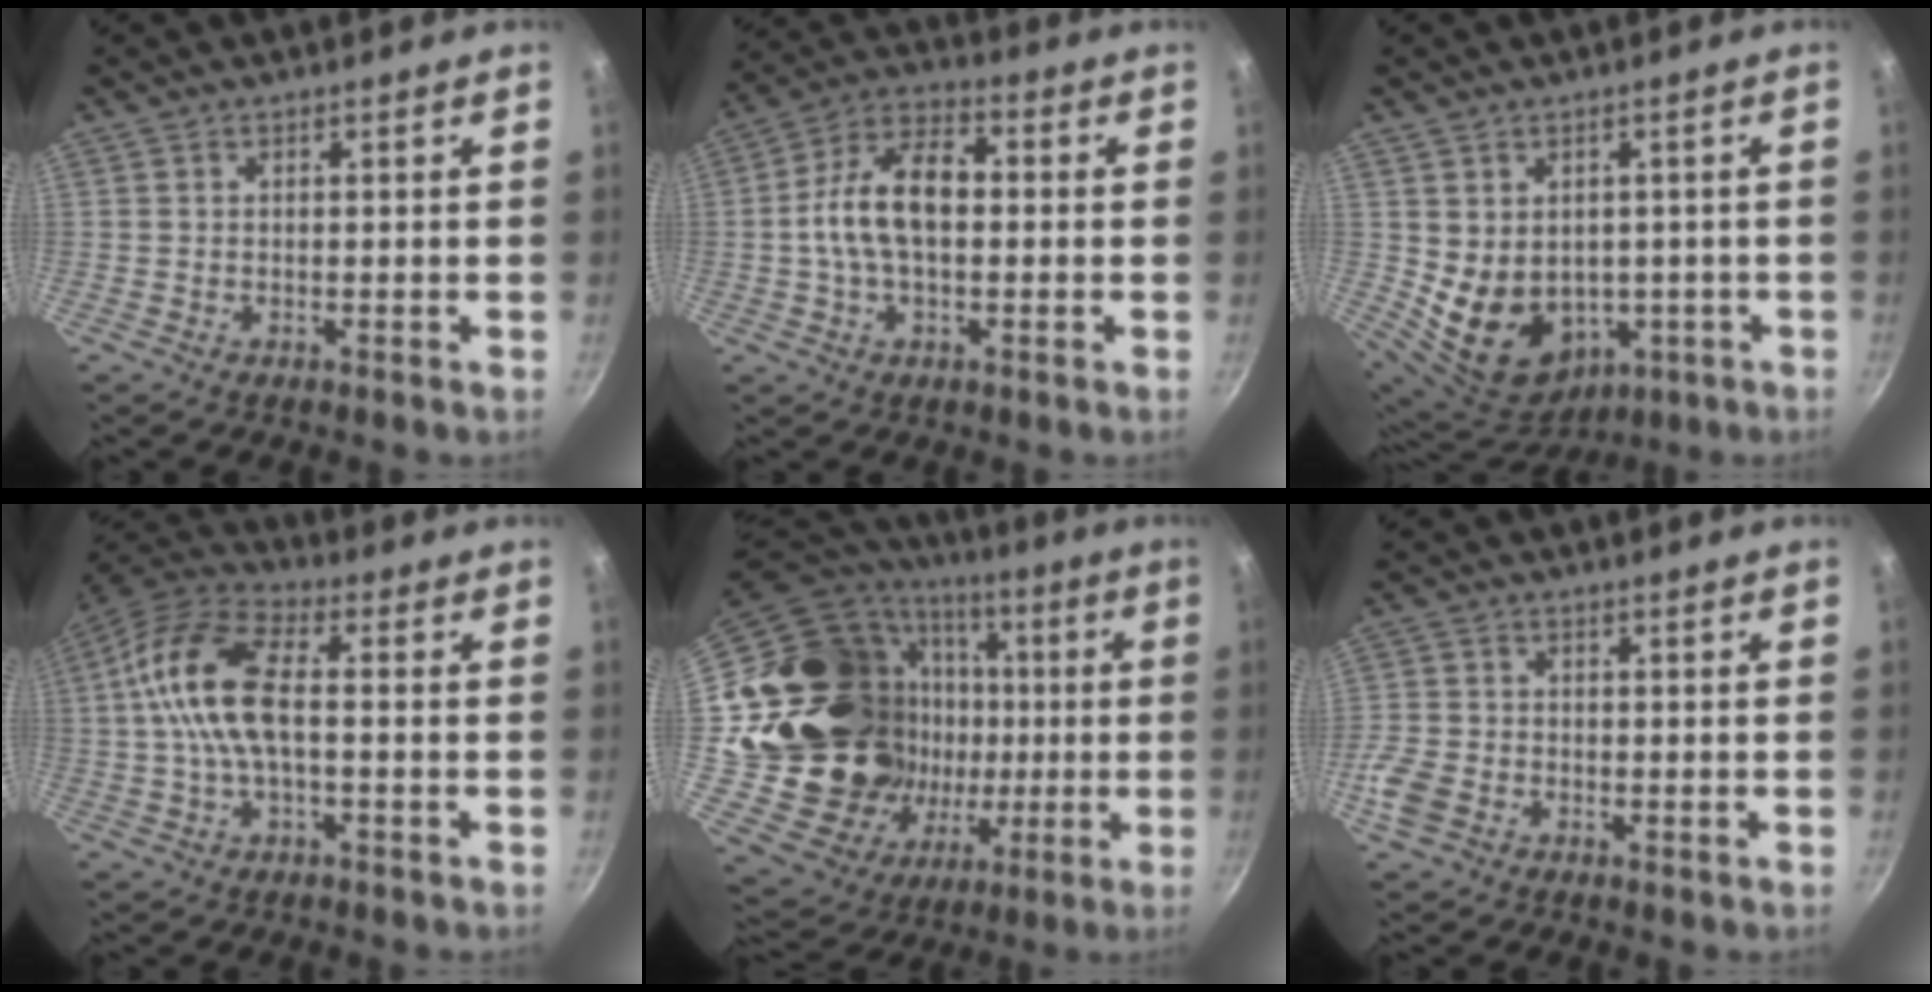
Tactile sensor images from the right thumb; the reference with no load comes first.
{"total": 12.8, "force": [0.0, 7.5, 10.3], "torque": [-0.167, 0.038, -0.014]}
{"total": 13.4, "force": [-0.9, 10.8, 7.9], "torque": [-0.116, -0.009, 0.022]}
{"total": 13.6, "force": [0.3, 6.6, 11.9], "torque": [-0.232, 0.034, -0.012]}
{"total": 31.6, "force": [0.2, 25.0, 19.3], "torque": [-0.320, 0.036, 0.030]}
{"total": 6.4, "force": [-2.6, 4.8, 3.4], "torque": [-0.076, 0.014, -0.058]}